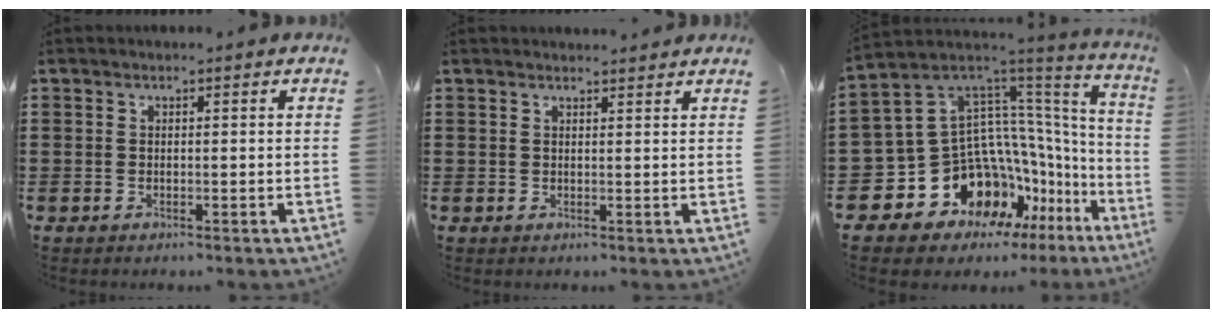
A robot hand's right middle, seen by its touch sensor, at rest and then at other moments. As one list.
[{"total": 1.3, "force": [1.3, 0.1, 0.0], "torque": [0.003, -0.004, 0.023]}, {"total": 13.0, "force": [-6.5, 10.0, 5.2], "torque": [-0.170, -0.032, -0.093]}]